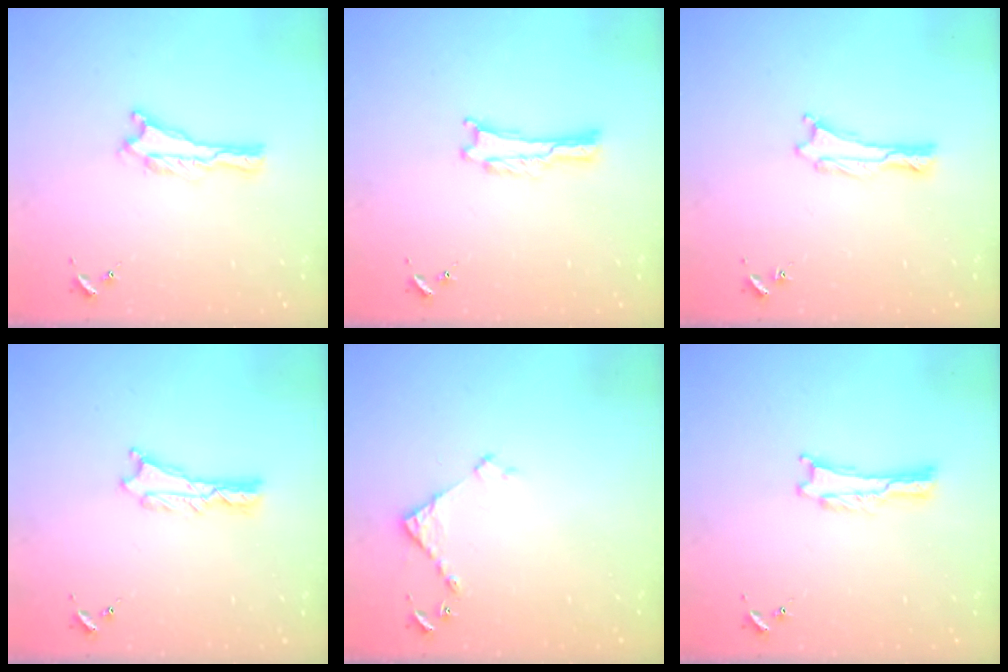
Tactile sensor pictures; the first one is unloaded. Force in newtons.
{"total": 0.0}
{"total": 0.0}
{"total": 0.7, "press": 0.6, "slide": 0.2}
{"total": 3.7, "press": 3.7, "slide": 0.3}
{"total": 0.0}